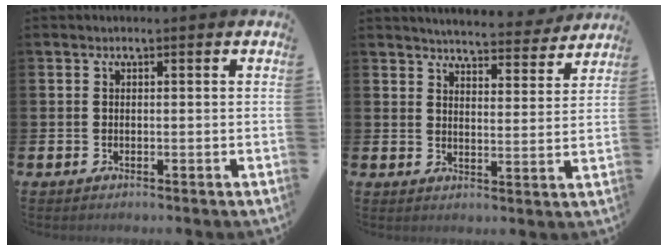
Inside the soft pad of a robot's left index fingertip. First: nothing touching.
{"total": 5.2, "force": [5.2, 0.5, 0.4], "torque": [-0.012, -0.041, 0.089]}